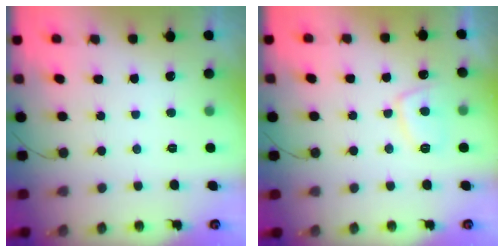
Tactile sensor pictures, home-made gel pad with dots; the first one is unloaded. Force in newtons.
{"total": 6.2, "press": 6.1, "slide": 1.0}